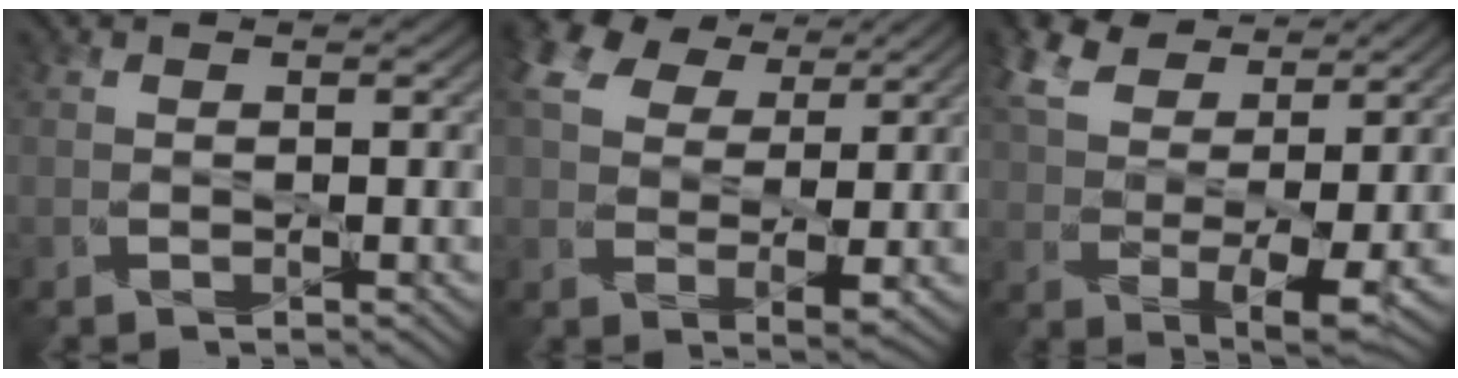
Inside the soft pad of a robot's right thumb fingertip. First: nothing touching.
{"total": 9.1, "force": [4.7, 5.3, 5.6], "torque": [-0.149, 0.012, 0.091]}
{"total": 8.3, "force": [5.1, 3.3, 5.6], "torque": [-0.128, 0.012, 0.100]}